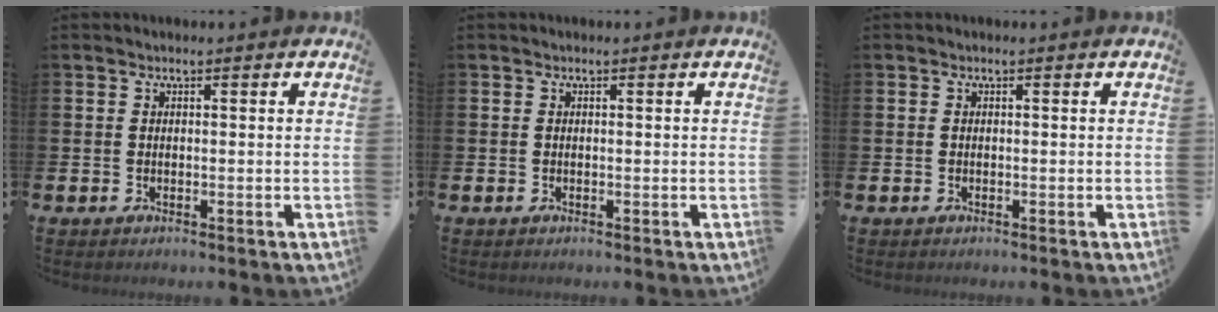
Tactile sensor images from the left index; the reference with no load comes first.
{"total": 0.0}
{"total": 0.0}